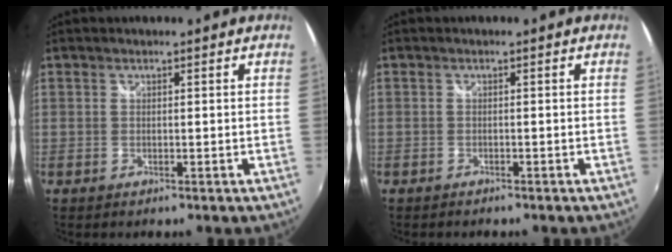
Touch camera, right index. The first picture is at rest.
{"total": 1.1, "force": [-1.1, 0.3, 0.2], "torque": [-0.009, -0.003, -0.017]}